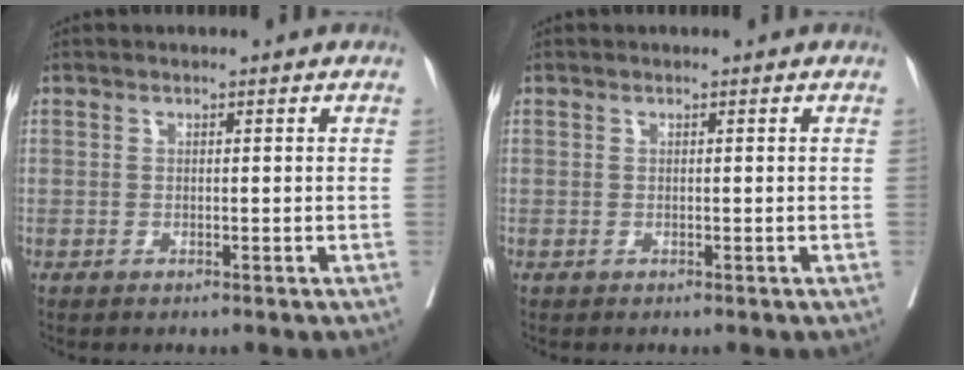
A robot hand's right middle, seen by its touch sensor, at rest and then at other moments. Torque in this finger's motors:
{"motor_torque": [0.00, 0.00, 0.00, 0.00]}